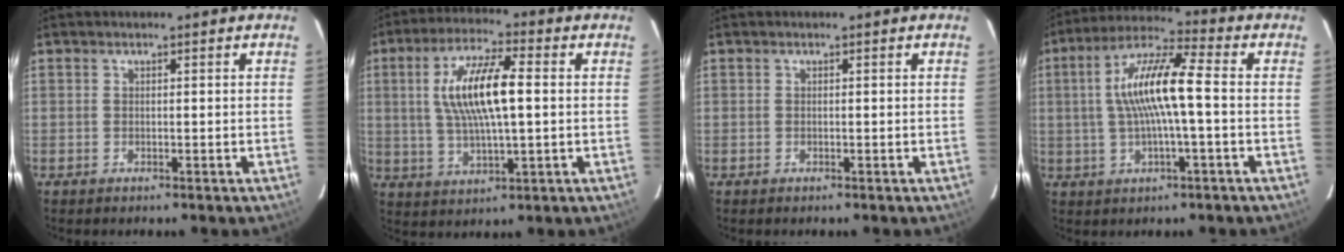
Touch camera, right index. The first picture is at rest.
{"total": 12.7, "force": [1.5, 3.6, 12.1], "torque": [-0.233, 0.010, 0.031]}
{"total": 0.0}
{"total": 12.2, "force": [0.2, 2.1, 12.0], "torque": [-0.223, 0.020, 0.002]}